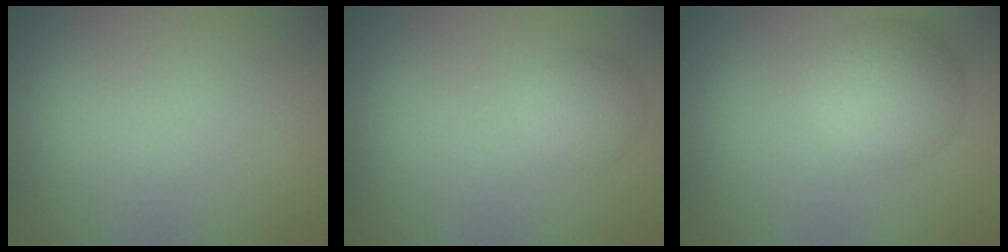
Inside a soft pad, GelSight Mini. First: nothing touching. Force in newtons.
{"total": 2.2, "press": 2.2, "slide": 0.1}
{"total": 5.1, "press": 5.1, "slide": 0.1}